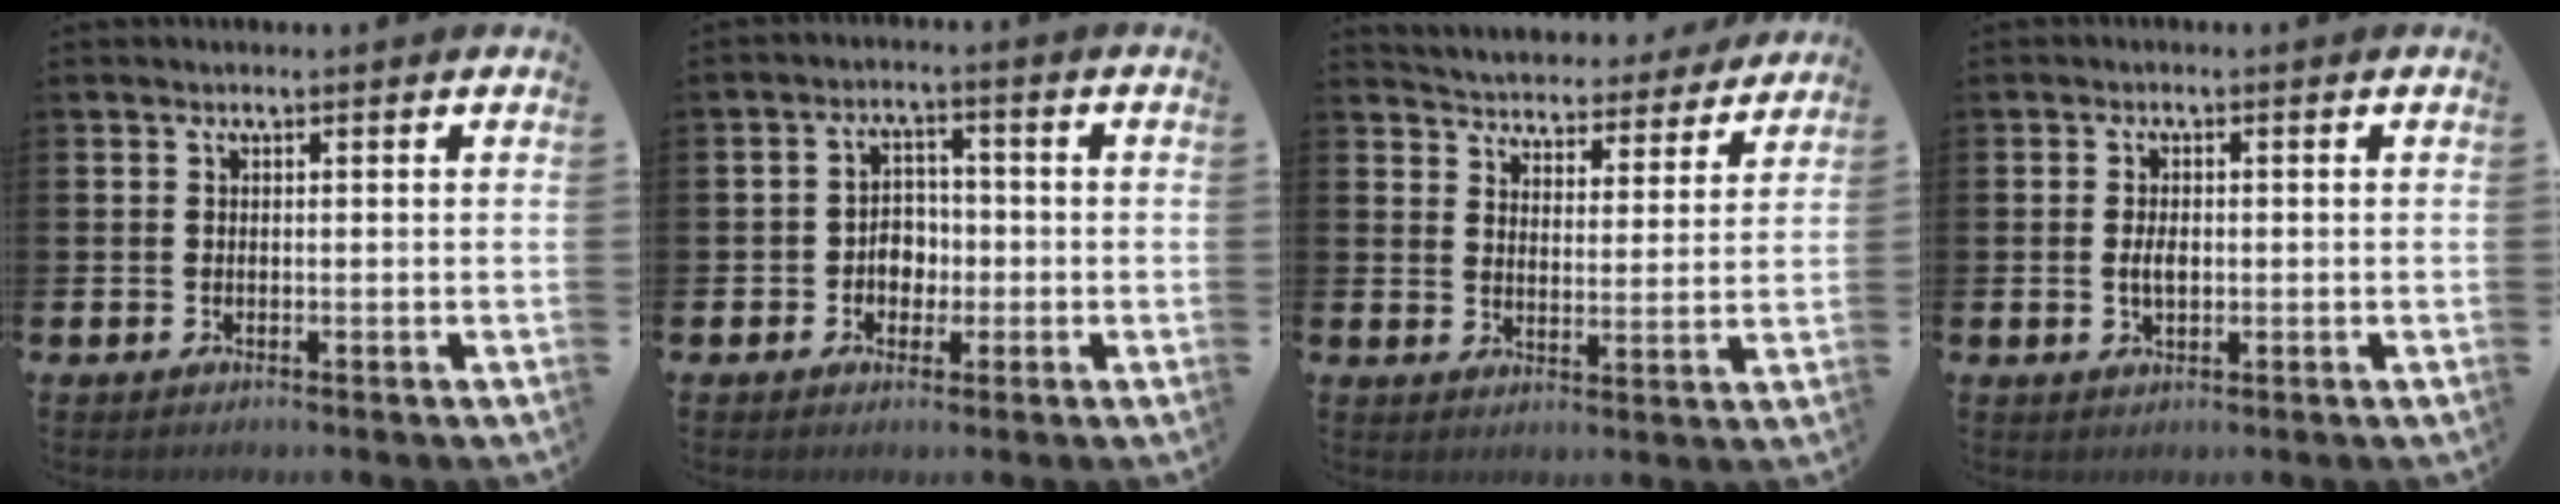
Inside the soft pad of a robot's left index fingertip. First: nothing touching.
{"total": 3.5, "force": [-0.9, 3.0, 1.5], "torque": [-0.031, 0.007, -0.025]}
{"total": 4.8, "force": [4.8, 0.9, -0.2], "torque": [-0.019, -0.041, 0.079]}
{"total": 2.6, "force": [-0.1, 1.4, 2.2], "torque": [-0.035, 0.001, -0.004]}